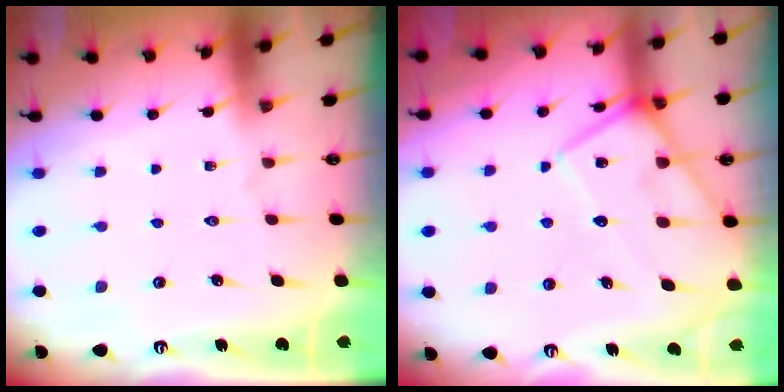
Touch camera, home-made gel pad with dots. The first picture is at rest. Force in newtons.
{"total": 13.1, "press": 13.0, "slide": 1.1}